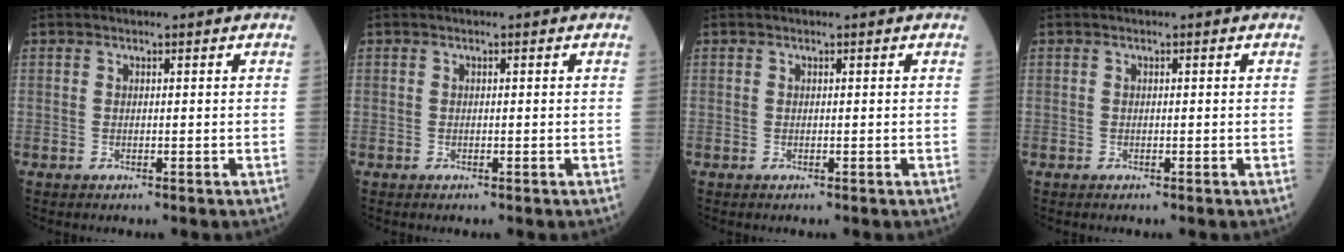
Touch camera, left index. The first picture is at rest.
{"total": 0.0}
{"total": 0.0}
{"total": 0.0}